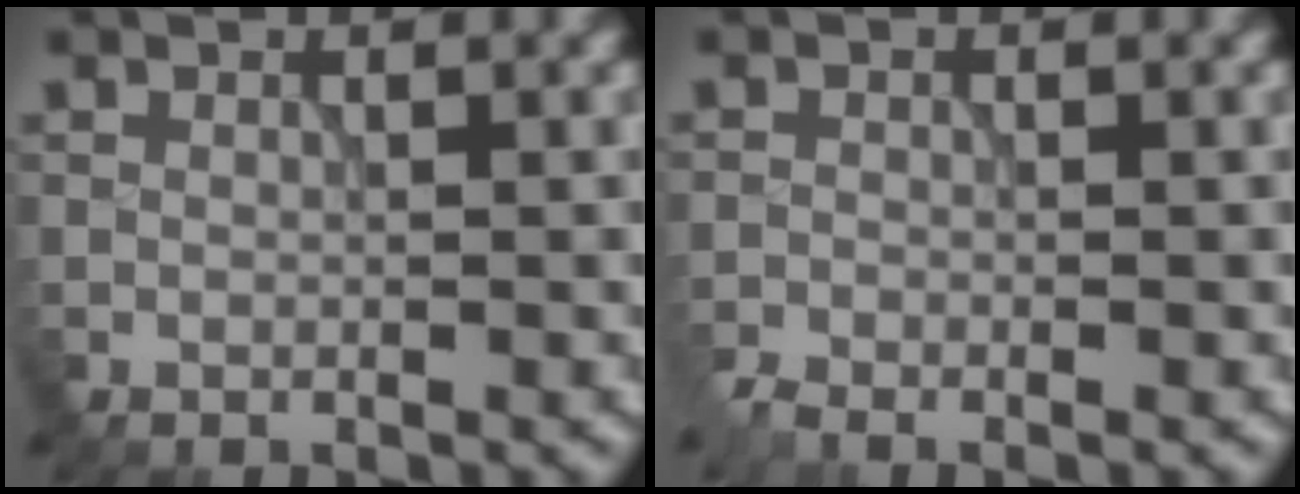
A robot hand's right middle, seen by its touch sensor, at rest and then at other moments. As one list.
[{"total": 1.7, "force": [-1.5, 0.4, 0.9], "torque": [-0.021, -0.006, -0.034]}]